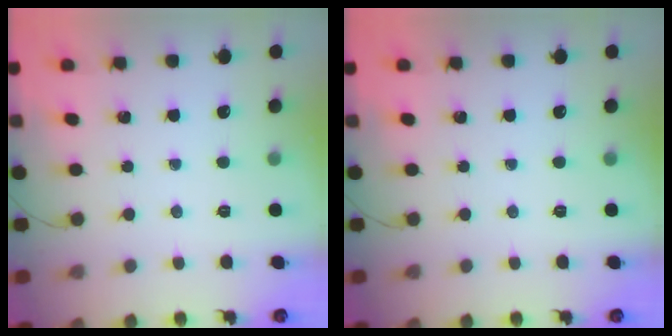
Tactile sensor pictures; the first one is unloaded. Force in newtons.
{"total": 0.0}